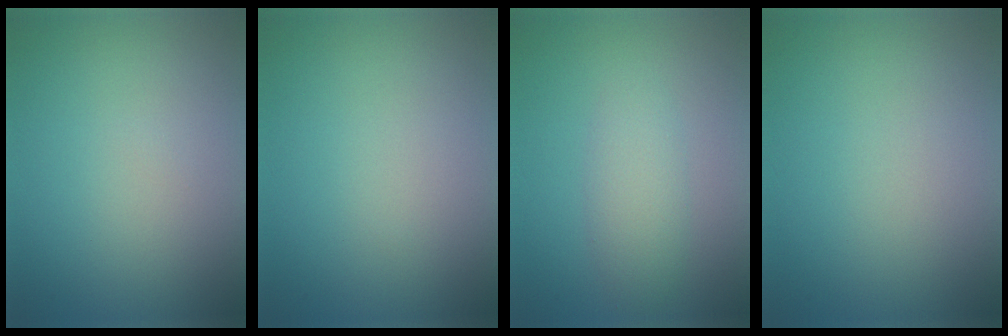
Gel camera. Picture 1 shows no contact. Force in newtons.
{"total": 0.0}
{"total": 2.5, "press": 2.5, "slide": 0.0}
{"total": 0.0}